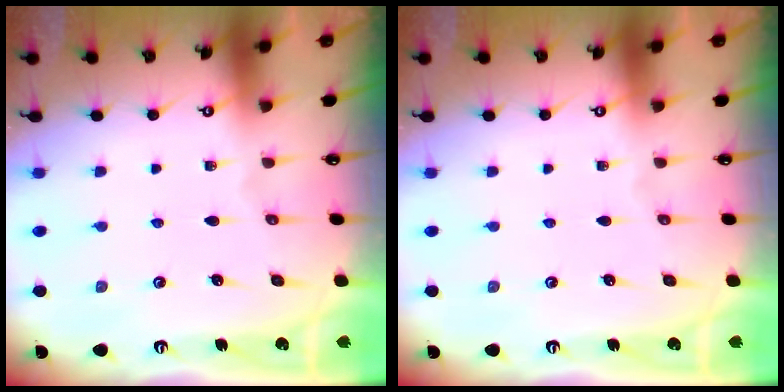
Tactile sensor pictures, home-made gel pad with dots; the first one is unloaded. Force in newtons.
{"total": 0.0}